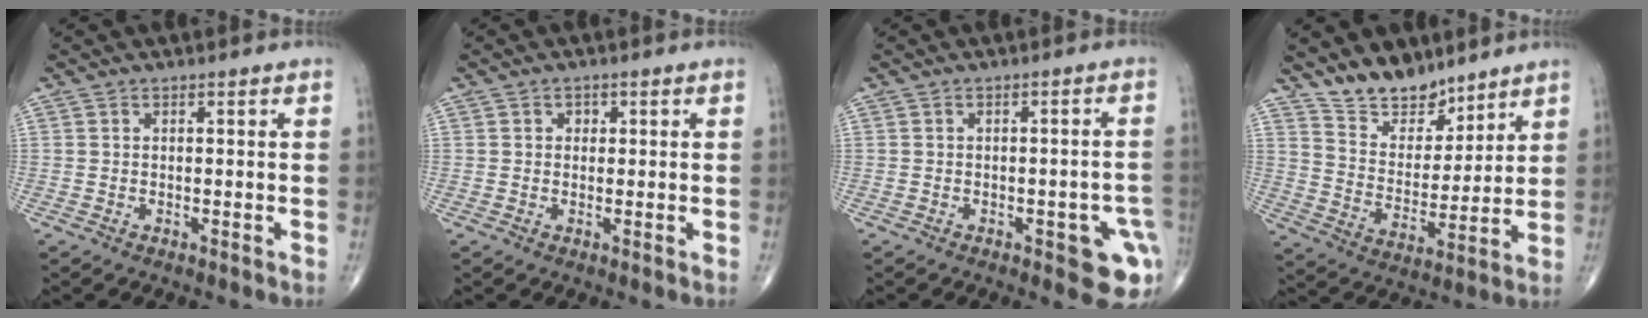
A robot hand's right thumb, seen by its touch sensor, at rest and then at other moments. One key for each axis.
{"total": 1.4, "fx": 0.4, "fy": 1.2, "fz": 0.5, "tx": 0.001, "ty": 0.001, "tz": 0.002}
{"total": 8.8, "fx": -3.3, "fy": 3.2, "fz": 7.5, "tx": -0.063, "ty": 0.012, "tz": -0.035}
{"total": 11.3, "fx": 9.3, "fy": 5.4, "fz": 3.4, "tx": -0.023, "ty": -0.076, "tz": 0.175}